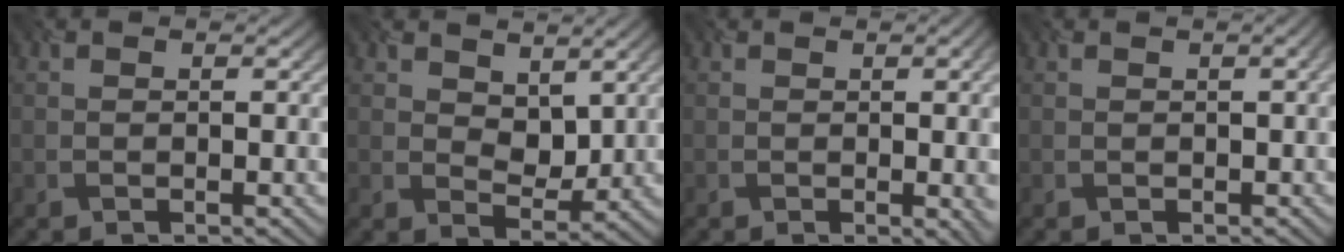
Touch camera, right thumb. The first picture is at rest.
{"total": 4.1, "force": [2.2, 2.7, 2.2], "torque": [-0.051, -0.005, 0.044]}
{"total": 7.2, "force": [-0.6, 2.6, 6.7], "torque": [-0.054, 0.010, 0.002]}
{"total": 1.7, "force": [0.4, 0.8, 1.4], "torque": [-0.007, 0.010, 0.002]}